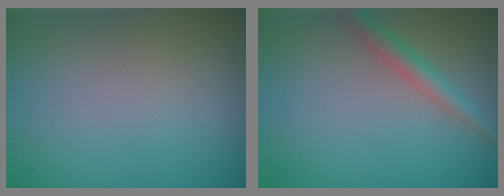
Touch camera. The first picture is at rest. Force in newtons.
{"total": 2.3, "press": 2.3, "slide": 0.1}